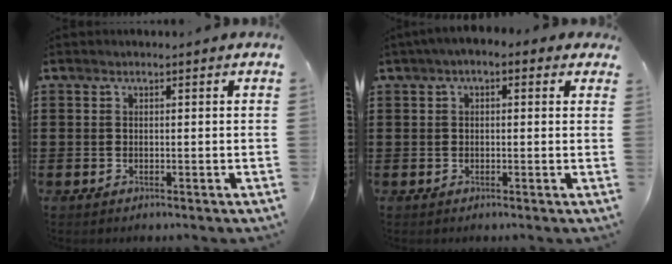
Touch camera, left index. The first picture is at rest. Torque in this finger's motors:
{"motor_torque": [2.14, 0.00, 0.28, 0.21]}